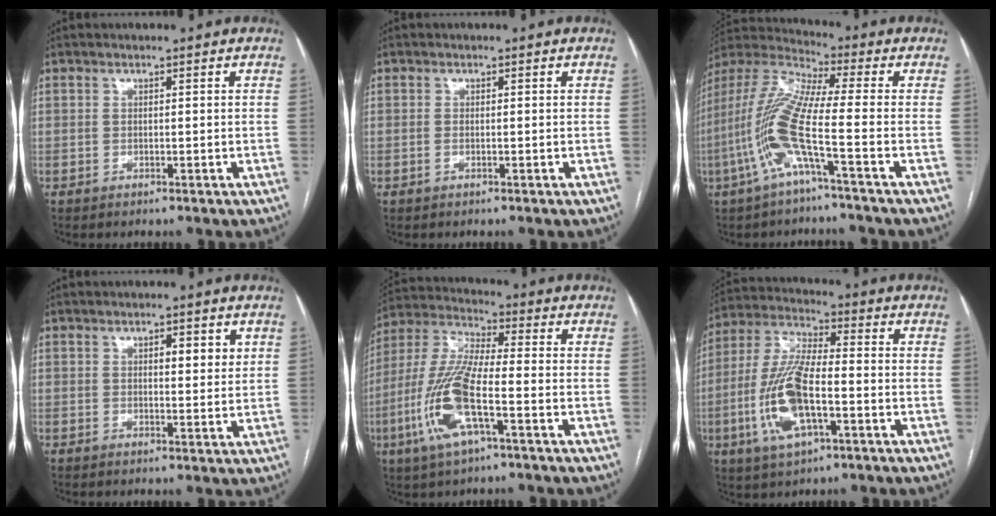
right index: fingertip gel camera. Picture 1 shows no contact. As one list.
[{"total": 0.6, "force": [-0.3, 0.2, 0.5], "torque": [-0.012, 0.000, -0.005]}, {"total": 13.0, "force": [-4.3, 0.2, 12.3], "torque": [-0.273, 0.004, -0.095]}, {"total": 3.2, "force": [1.4, 1.2, 2.7], "torque": [-0.036, -0.001, 0.018]}, {"total": 13.8, "force": [-4.8, 2.6, 12.6], "torque": [-0.280, -0.006, -0.093]}, {"total": 13.7, "force": [-3.9, 4.0, 12.5], "torque": [-0.273, -0.002, -0.071]}]